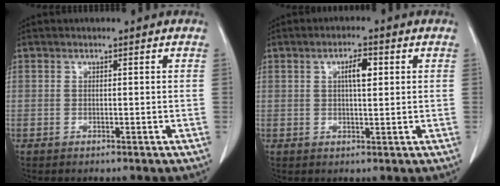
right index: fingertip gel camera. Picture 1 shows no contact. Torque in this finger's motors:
{"motor_torque": [0.42, 0.02, 0.13, 0.06]}